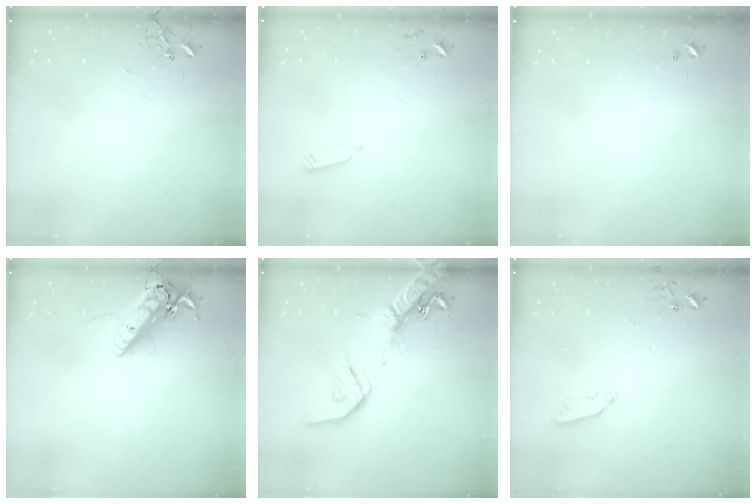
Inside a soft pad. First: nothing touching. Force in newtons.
{"total": 2.9, "press": 2.9, "slide": 0.4}
{"total": 0.0}
{"total": 16.5, "press": 16.3, "slide": 3.0}
{"total": 19.4, "press": 19.1, "slide": 3.5}
{"total": 4.6, "press": 4.6, "slide": 0.3}